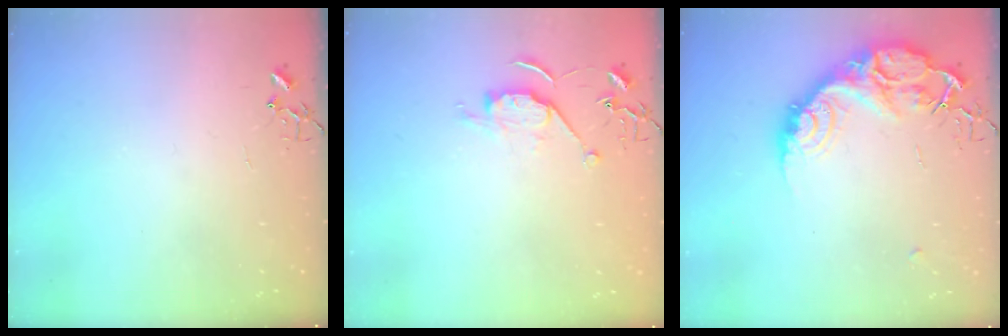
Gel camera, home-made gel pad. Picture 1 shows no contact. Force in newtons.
{"total": 7.7, "press": 7.6, "slide": 0.7}
{"total": 16.4, "press": 16.3, "slide": 1.2}